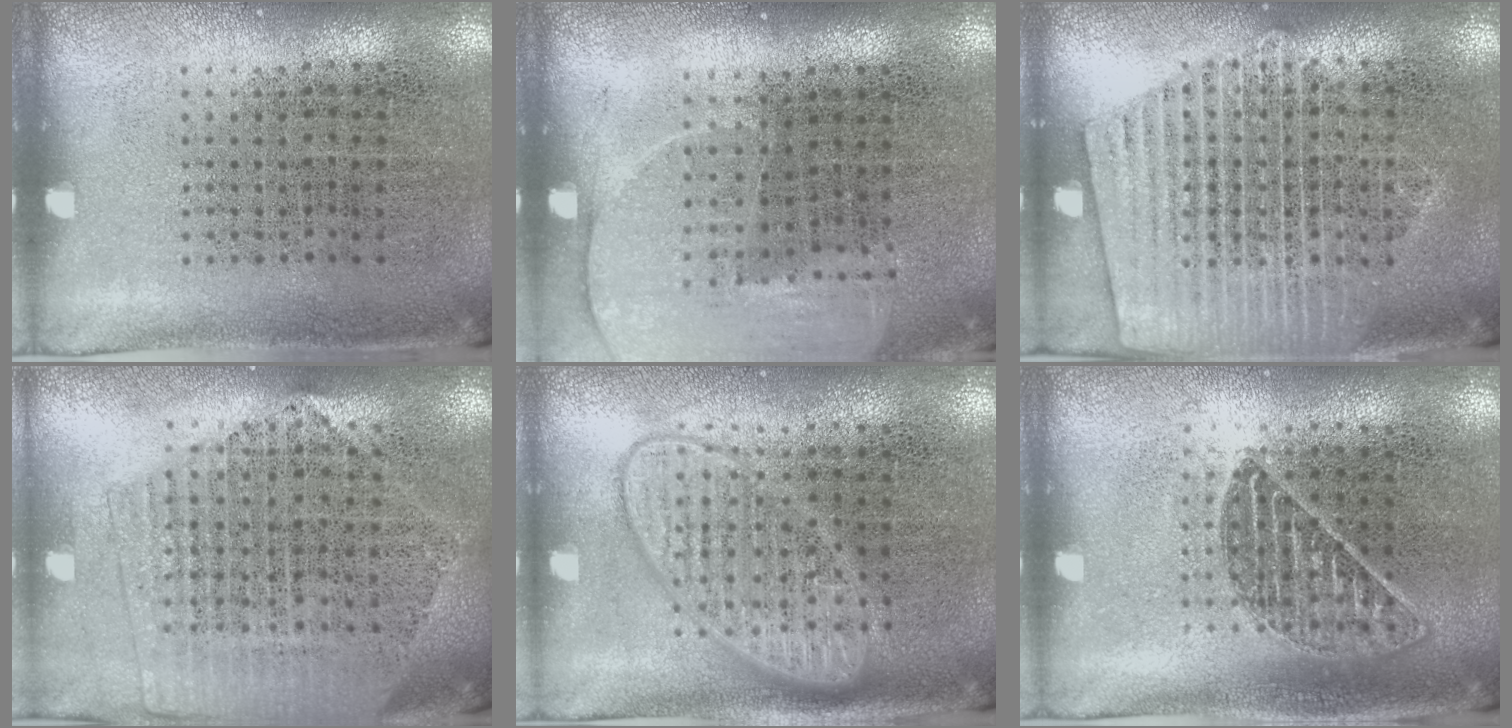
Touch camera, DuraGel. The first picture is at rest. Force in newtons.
{"total": 1.3, "press": 1.3, "slide": 0.4}
{"total": 1.8, "press": 1.8, "slide": 0.3}
{"total": 2.1, "press": 1.9, "slide": 0.9}
{"total": 3.1, "press": 3.0, "slide": 0.5}
{"total": 1.0, "press": 0.9, "slide": 0.4}